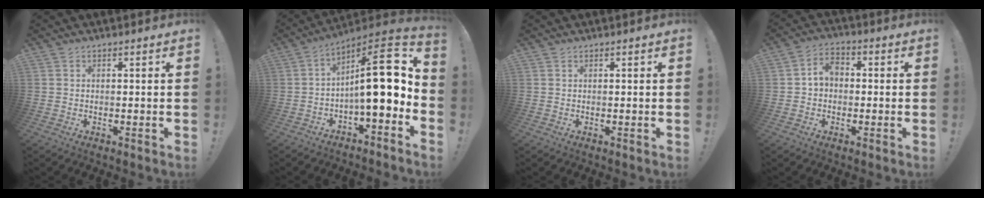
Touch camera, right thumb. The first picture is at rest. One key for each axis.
{"total": 17.2, "fx": 0.3, "fy": 5.6, "fz": 16.3, "tx": -0.235, "ty": 0.002, "tz": 0.000}
{"total": 0.0}
{"total": 5.5, "fx": -0.1, "fy": 4.3, "fz": 3.4, "tx": -0.059, "ty": 0.015, "tz": 0.000}